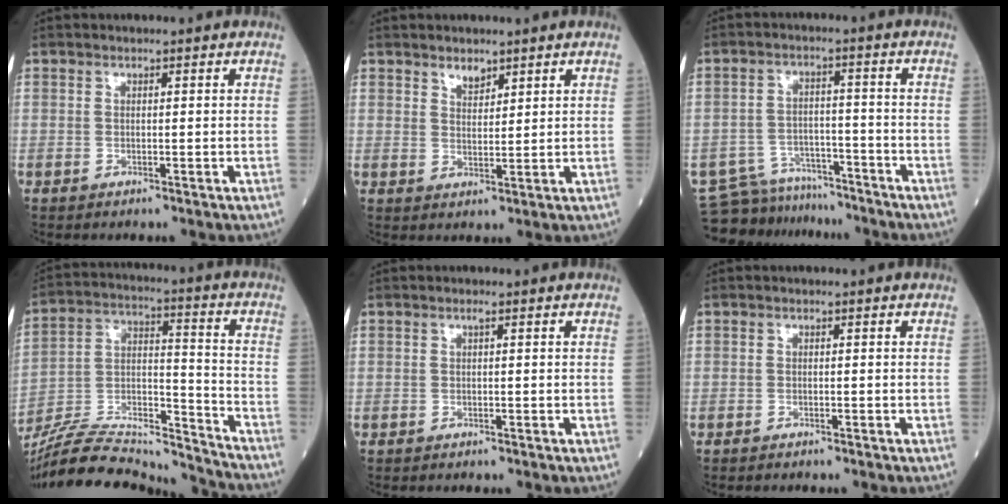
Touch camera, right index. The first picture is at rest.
{"total": 2.4, "force": [2.2, 0.6, 0.6], "torque": [-0.013, -0.005, 0.048]}
{"total": 12.9, "force": [-11.9, 4.5, 1.5], "torque": [-0.043, 0.021, -0.183]}
{"total": 23.3, "force": [-22.0, 2.4, 7.2], "torque": [-0.169, 0.009, -0.369]}
{"total": 0.9, "force": [0.1, 0.4, 0.8], "torque": [-0.023, 0.000, 0.001]}
{"total": 2.1, "force": [-1.7, 0.9, 0.9], "torque": [-0.022, -0.005, -0.020]}